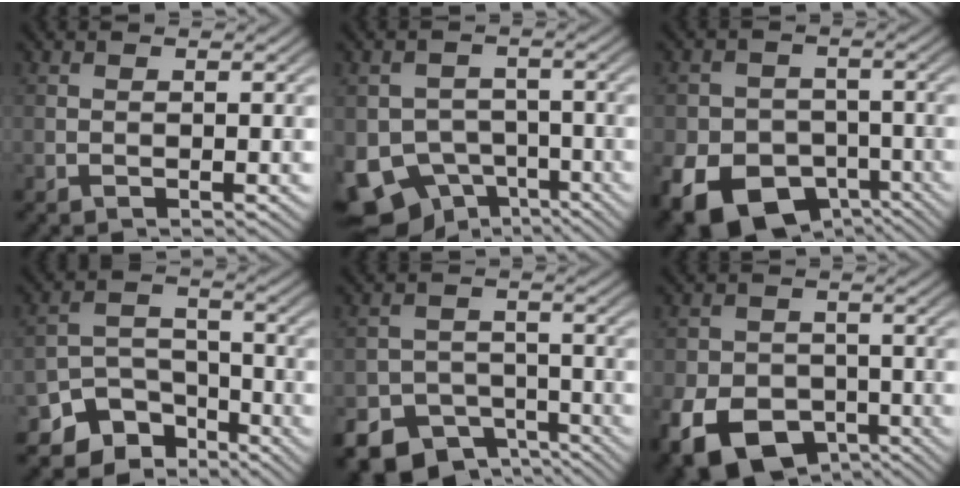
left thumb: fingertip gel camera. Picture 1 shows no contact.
{"total": 9.6, "force": [-5.3, 7.1, 3.7], "torque": [-0.074, -0.019, -0.093]}
{"total": 13.6, "force": [-7.1, 10.3, 5.4], "torque": [-0.106, -0.052, -0.127]}
{"total": 8.1, "force": [-5.8, 5.1, 2.4], "torque": [-0.045, -0.009, -0.104]}
{"total": 11.2, "force": [-8.0, 7.3, 3.1], "torque": [-0.058, -0.025, -0.116]}
{"total": 11.9, "force": [-6.0, 8.5, 5.7], "torque": [-0.119, -0.036, -0.111]}